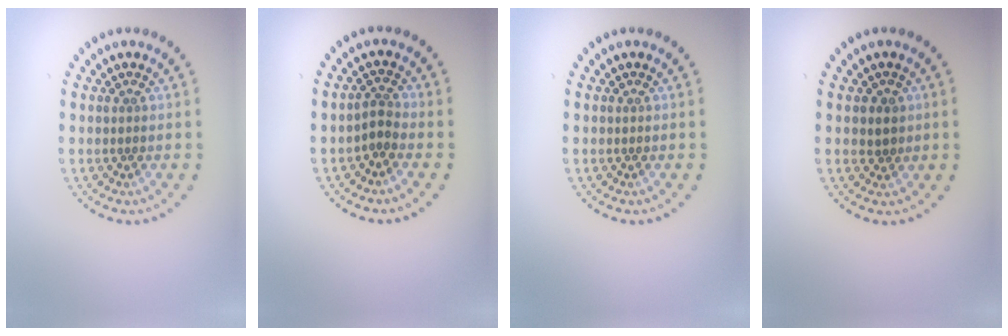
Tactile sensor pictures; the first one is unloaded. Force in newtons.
{"total": 1.7, "press": 1.2, "slide": 1.2}
{"total": 0.0}
{"total": 1.2, "press": 1.0, "slide": 0.6}